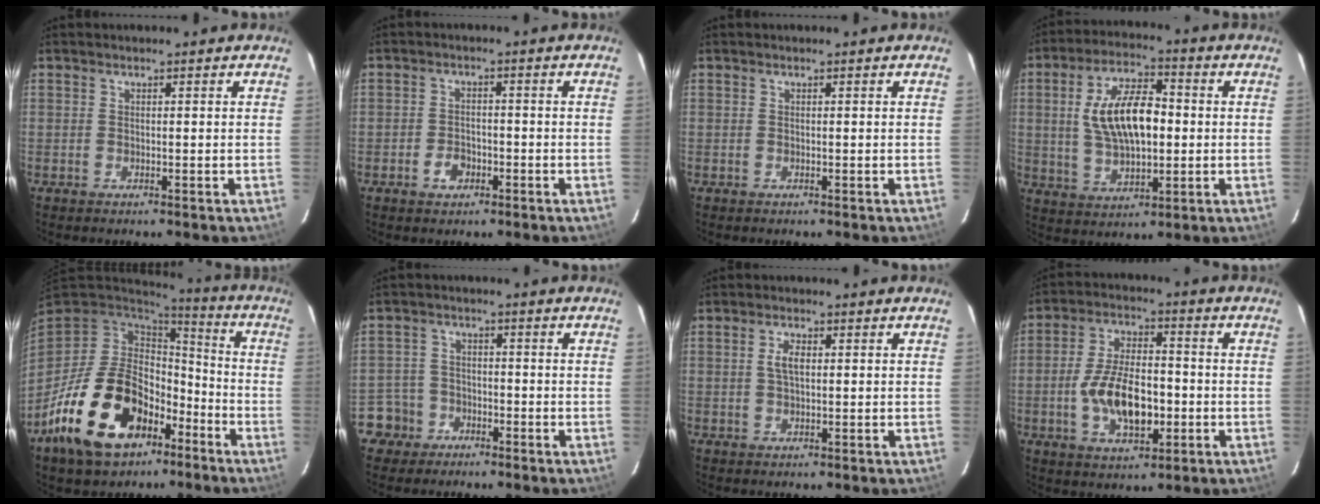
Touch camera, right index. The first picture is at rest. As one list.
[{"total": 3.6, "force": [-1.8, 2.6, 1.7], "torque": [-0.034, 0.006, -0.027]}, {"total": 0.0}, {"total": 13.8, "force": [0.8, 6.6, 12.1], "torque": [-0.231, 0.013, 0.019]}, {"total": 21.4, "force": [-10.9, 13.0, 13.0], "torque": [-0.270, -0.003, -0.169]}, {"total": 5.4, "force": [-3.1, 4.4, 0.0], "torque": [-0.009, 0.022, -0.061]}, {"total": 2.9, "force": [0.5, 1.4, 2.5], "torque": [-0.050, 0.005, 0.011]}, {"total": 12.7, "force": [-2.8, 6.1, 10.8], "torque": [-0.211, 0.001, -0.043]}]